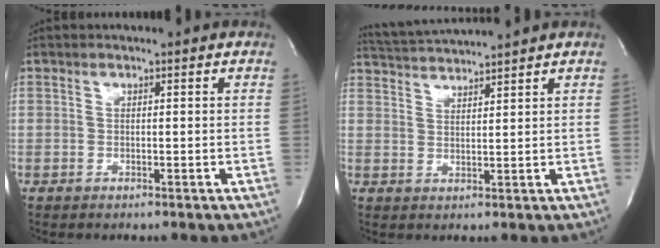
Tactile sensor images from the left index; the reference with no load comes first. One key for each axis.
{"total": 6.4, "fx": 6.1, "fy": -1.6, "fz": 1.1, "tx": -0.029, "ty": 0.012, "tz": 0.111}